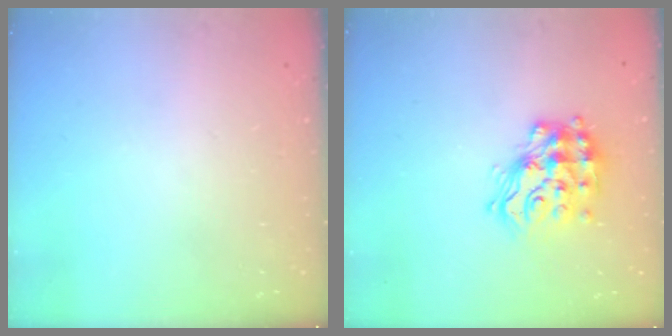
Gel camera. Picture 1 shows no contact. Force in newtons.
{"total": 15.7, "press": 15.6, "slide": 0.7}